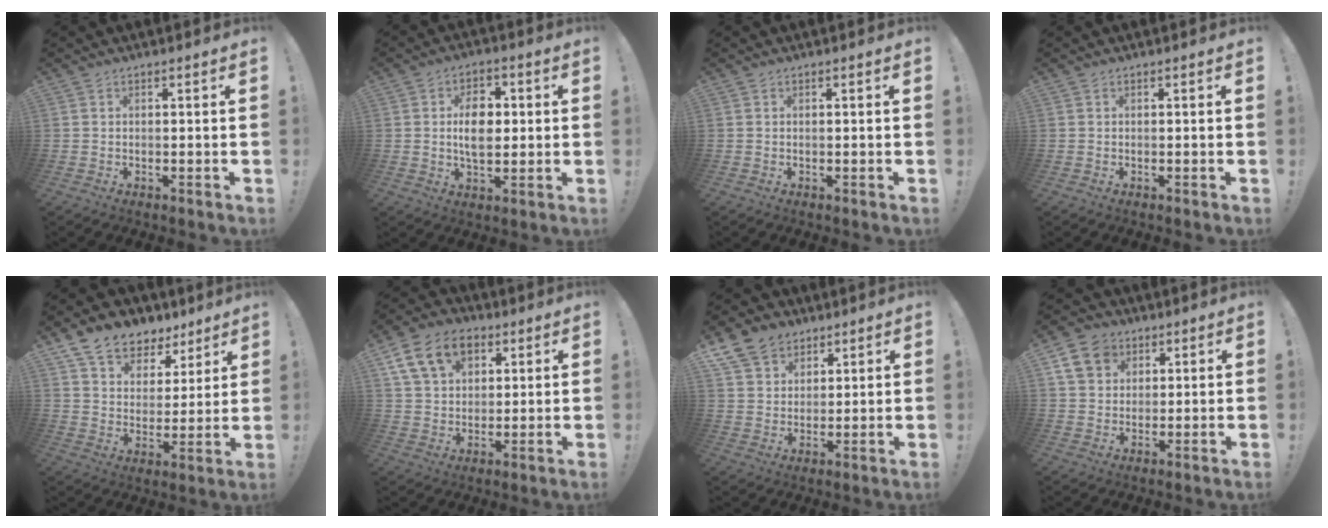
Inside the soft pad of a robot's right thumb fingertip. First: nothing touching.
{"total": 9.4, "force": [0.7, 6.3, 6.9], "torque": [-0.113, 0.003, 0.006]}
{"total": 0.0}
{"total": 0.0}
{"total": 10.7, "force": [8.1, 6.5, 2.9], "torque": [-0.050, -0.063, 0.154]}
{"total": 15.3, "force": [6.8, 10.8, 8.5], "torque": [-0.126, -0.024, 0.132]}
{"total": 10.4, "force": [6.6, 7.5, 2.8], "torque": [-0.050, -0.040, 0.134]}
{"total": 10.4, "force": [4.7, 8.3, 4.2], "torque": [-0.067, -0.015, 0.096]}